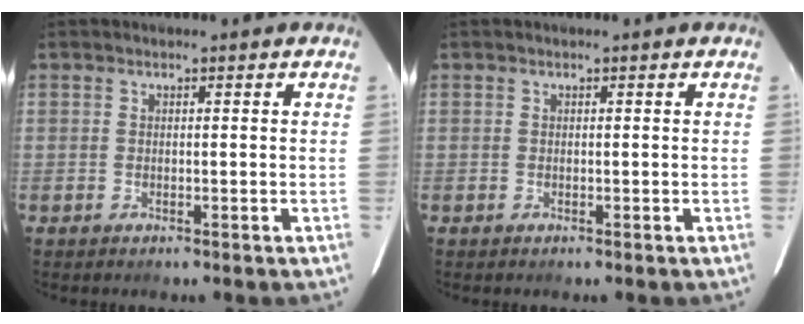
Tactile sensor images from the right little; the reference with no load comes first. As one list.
[{"total": 0.0}]